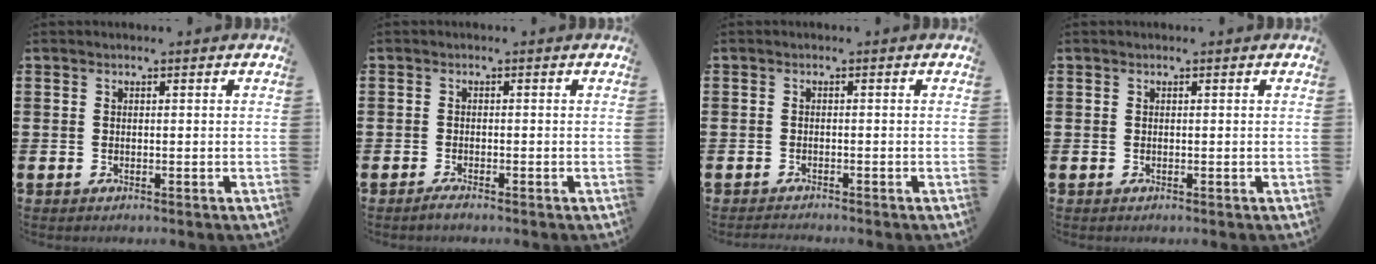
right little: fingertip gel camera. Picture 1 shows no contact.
{"total": 0.9, "force": [-0.6, 0.1, 0.6], "torque": [-0.012, -0.001, -0.012]}
{"total": 0.6, "force": [-0.6, 0.0, 0.1], "torque": [-0.003, -0.001, -0.013]}
{"total": 0.0}